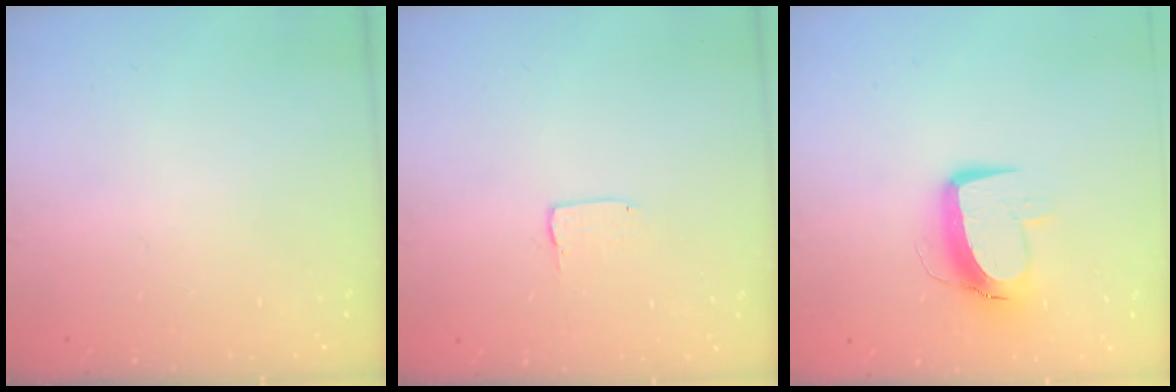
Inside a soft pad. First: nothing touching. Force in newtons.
{"total": 2.0, "press": 2.0, "slide": 0.1}
{"total": 11.2, "press": 11.1, "slide": 1.2}